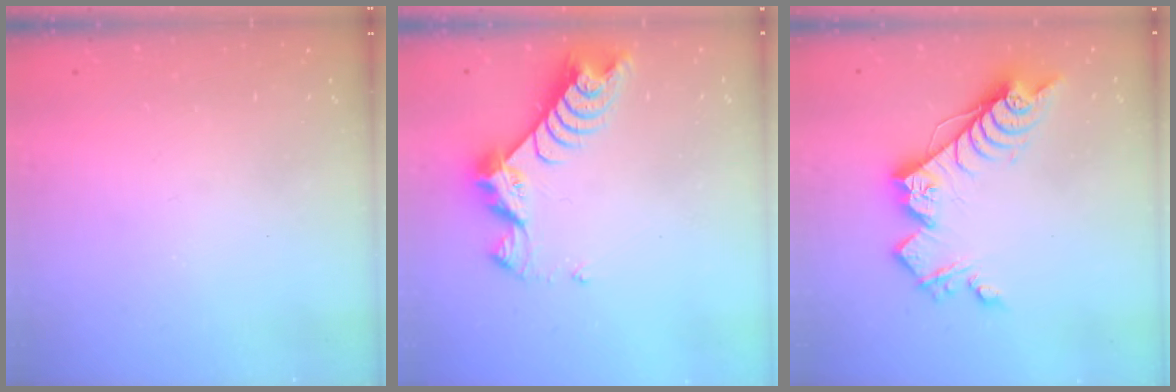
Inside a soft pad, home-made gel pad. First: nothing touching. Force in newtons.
{"total": 8.1, "press": 8.1, "slide": 0.8}
{"total": 16.7, "press": 16.7, "slide": 0.3}